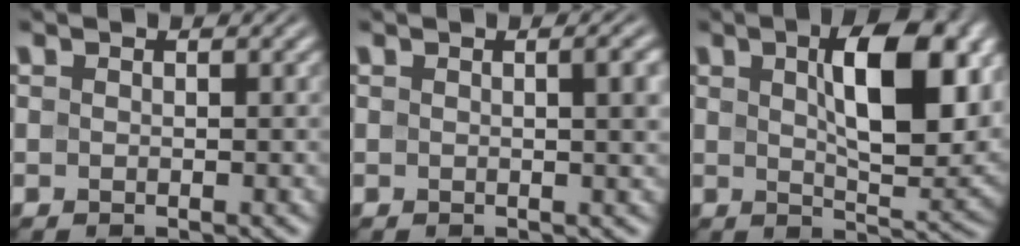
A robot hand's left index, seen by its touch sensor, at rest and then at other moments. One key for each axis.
{"total": 2.3, "fx": 0.4, "fy": 0.5, "fz": 2.2, "tx": -0.023, "ty": 0.006, "tz": 0.003}
{"total": 9.4, "fx": 2.7, "fy": 3.5, "fz": 8.3, "tx": -0.124, "ty": 0.003, "tz": 0.045}